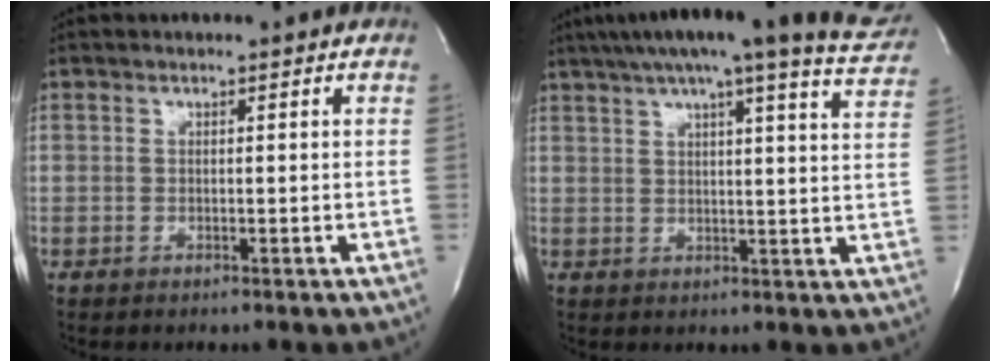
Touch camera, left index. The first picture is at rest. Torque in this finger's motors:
{"motor_torque": [0.76, -0.85, 0.70, 0.14]}